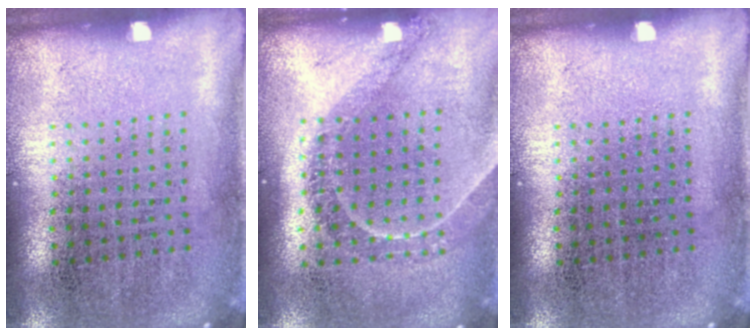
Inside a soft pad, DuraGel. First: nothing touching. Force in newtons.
{"total": 1.3, "press": 1.1, "slide": 0.7}
{"total": 0.0}